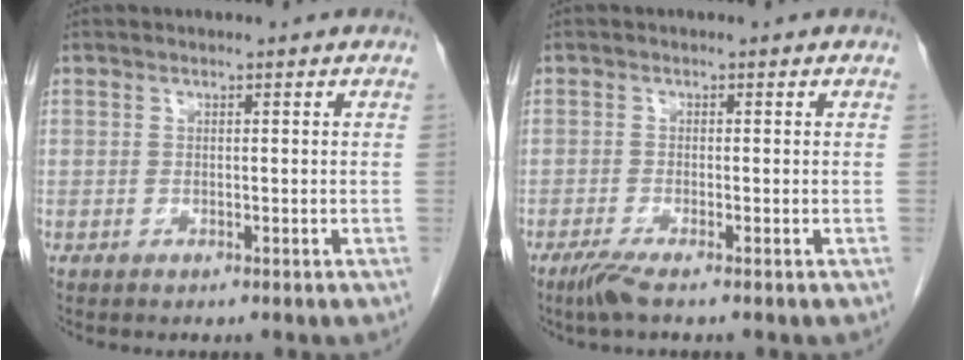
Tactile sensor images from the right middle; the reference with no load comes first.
{"total": 2.4, "force": [-1.7, -0.1, 1.7], "torque": [-0.041, -0.008, -0.038]}